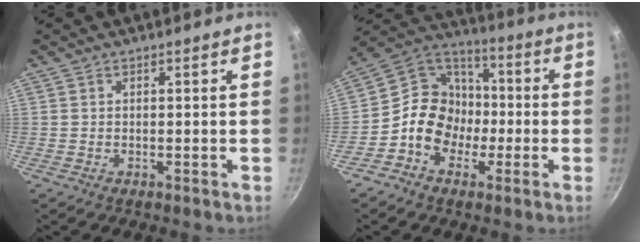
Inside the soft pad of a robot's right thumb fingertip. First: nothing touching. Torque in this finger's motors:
{"motor_torque": [-0.36, 0.86, 1.01, -0.59, 0.09]}